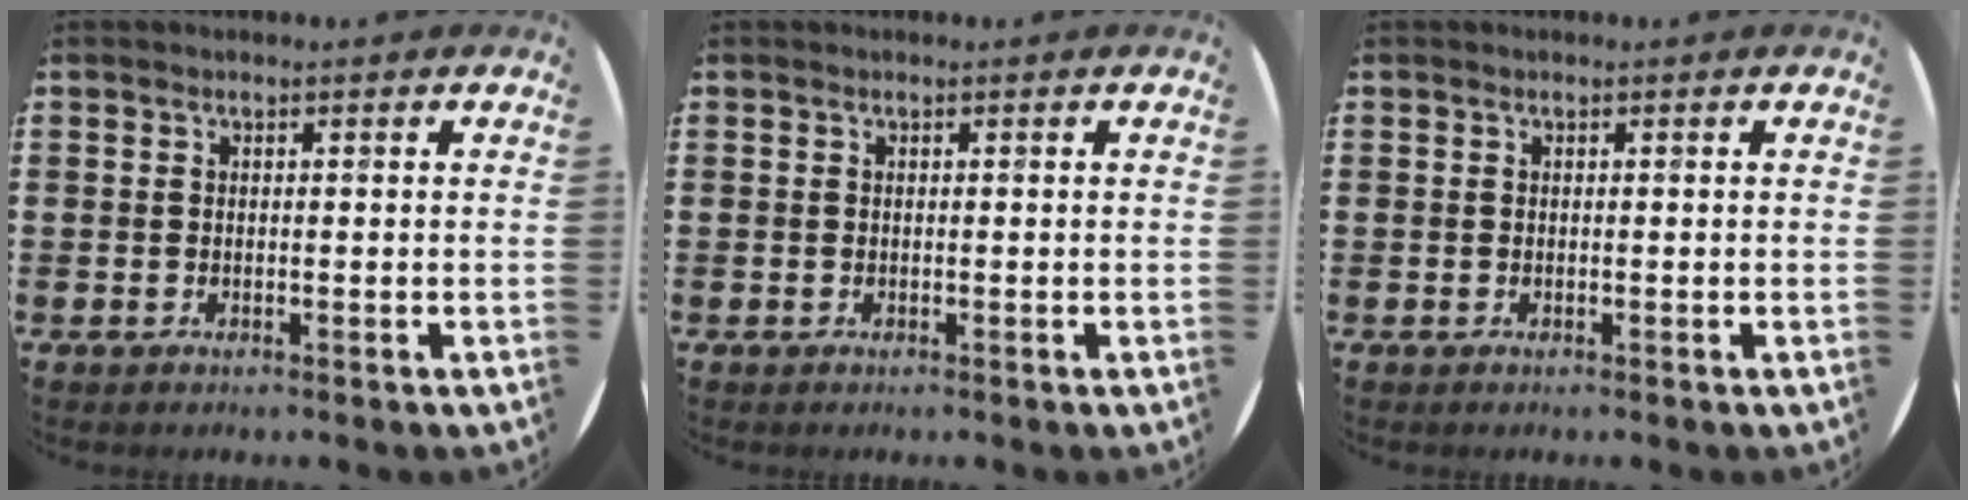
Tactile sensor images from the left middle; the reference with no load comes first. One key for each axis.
{"total": 0.0}
{"total": 0.0}